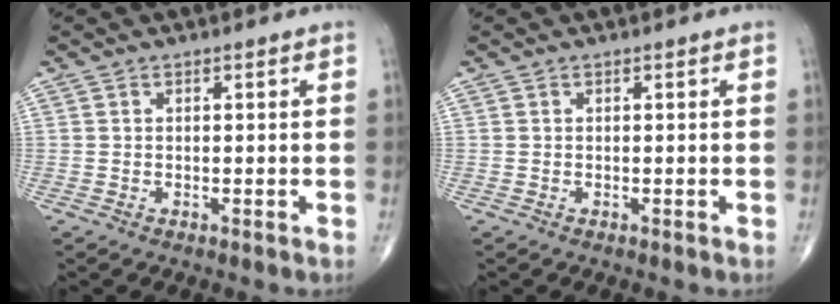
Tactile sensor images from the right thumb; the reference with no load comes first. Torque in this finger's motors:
{"motor_torque": [0.00, 0.01, 0.00, 0.00, 0.01]}